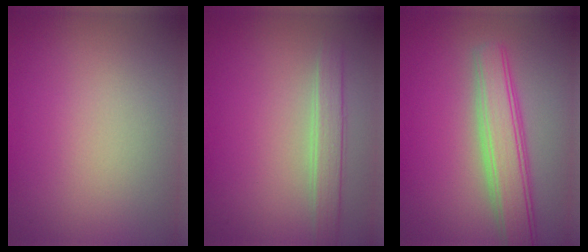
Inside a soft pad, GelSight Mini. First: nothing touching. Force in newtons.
{"total": 2.3, "press": 2.3, "slide": 0.3}
{"total": 5.0, "press": 5.0, "slide": 0.2}